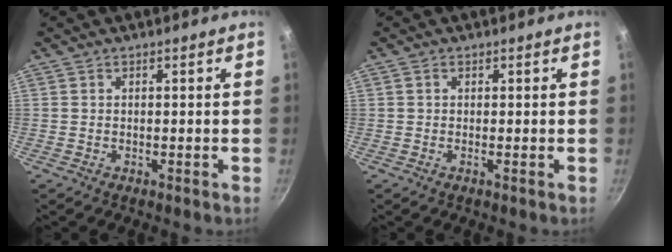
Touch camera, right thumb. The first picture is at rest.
{"total": 0.7, "force": [0.1, 0.3, 0.6], "torque": [-0.015, 0.003, -0.002]}